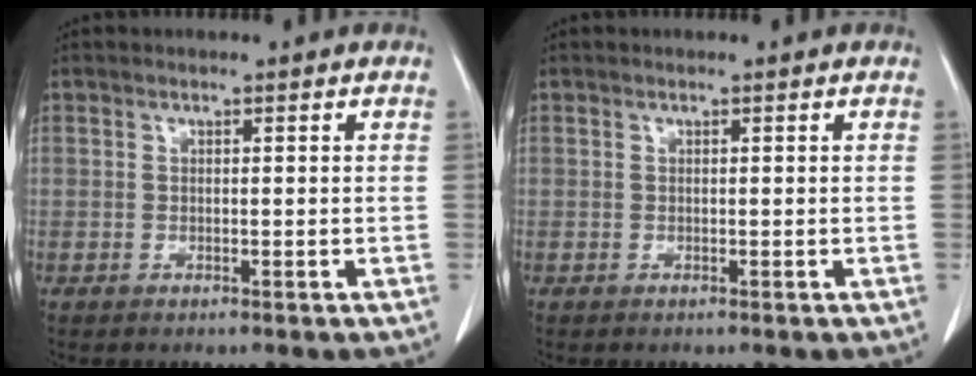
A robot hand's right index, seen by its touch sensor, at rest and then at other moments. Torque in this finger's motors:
{"motor_torque": [0.00, 0.00, 0.00, 0.00]}